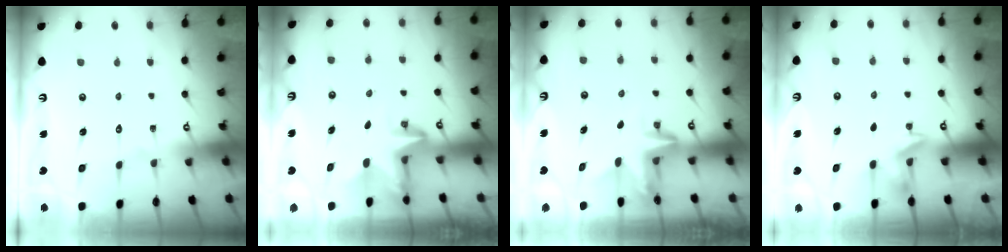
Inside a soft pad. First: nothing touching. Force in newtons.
{"total": 2.9, "press": 2.9, "slide": 0.2}
{"total": 3.0, "press": 3.0, "slide": 0.2}
{"total": 3.3, "press": 3.0, "slide": 1.5}